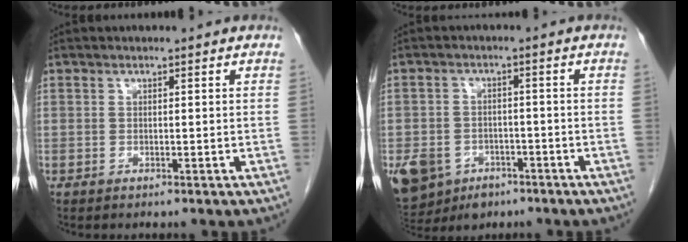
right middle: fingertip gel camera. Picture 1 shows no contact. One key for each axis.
{"total": 12.8, "fx": -6.6, "fy": 9.7, "fz": 5.2, "tx": -0.142, "ty": 0.003, "tz": -0.096}